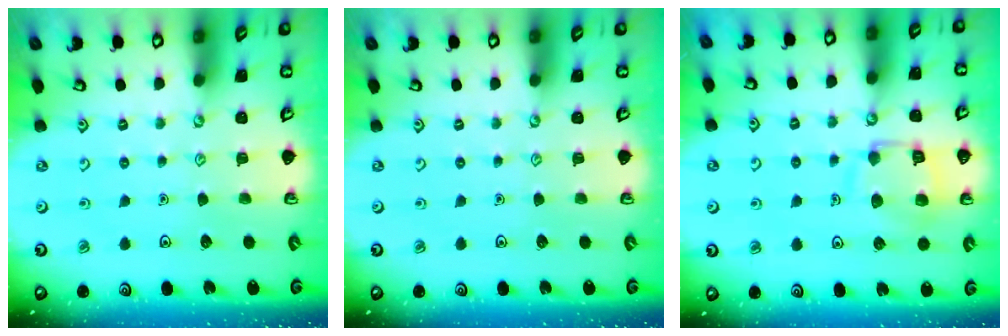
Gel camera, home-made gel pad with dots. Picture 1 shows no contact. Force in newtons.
{"total": 0.0}
{"total": 13.0, "press": 13.0, "slide": 1.3}